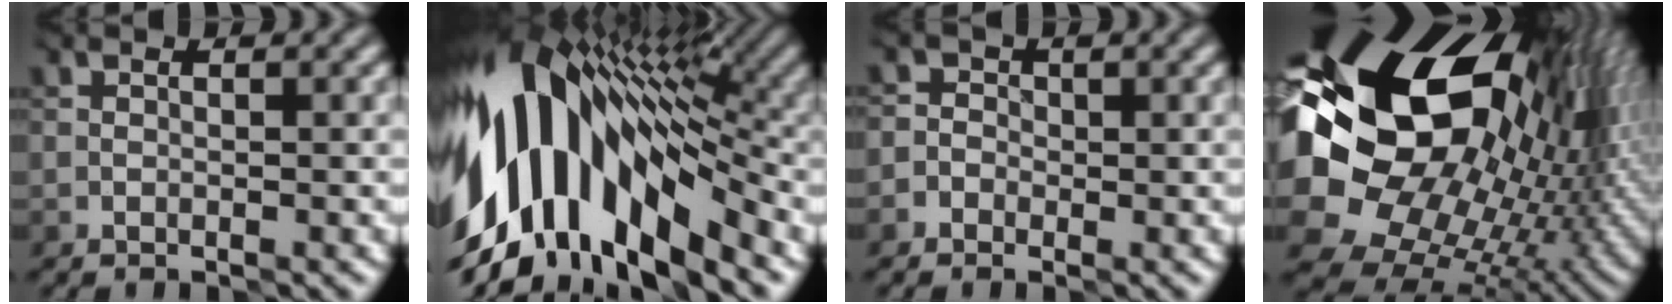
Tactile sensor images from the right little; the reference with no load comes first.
{"total": 13.9, "force": [-0.7, 8.1, 11.3], "torque": [-0.202, 0.012, -0.007]}
{"total": 1.0, "force": [-0.5, 0.8, -0.3], "torque": [0.014, 0.005, -0.013]}
{"total": 21.7, "force": [2.9, 16.7, 13.5], "torque": [-0.233, -0.034, 0.042]}